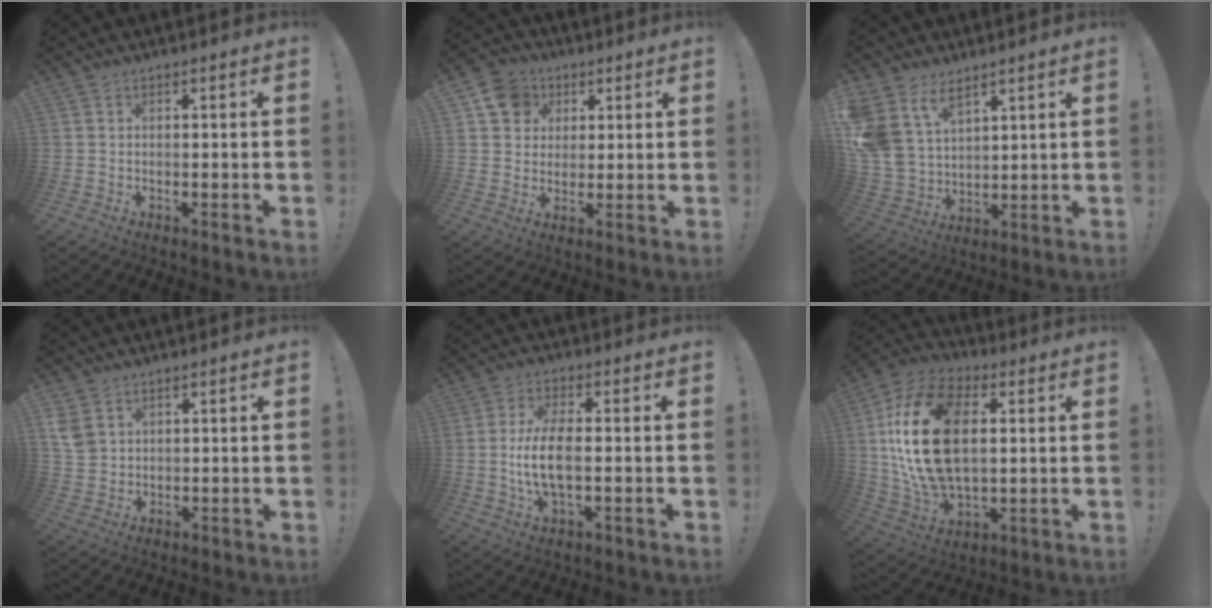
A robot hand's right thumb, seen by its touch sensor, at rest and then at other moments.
{"total": 10.4, "force": [3.8, 9.1, 3.2], "torque": [-0.040, -0.013, 0.077]}
{"total": 12.7, "force": [7.9, 8.0, 5.9], "torque": [-0.151, -0.052, 0.156]}
{"total": 4.9, "force": [2.5, 3.6, 2.3], "torque": [-0.044, -0.007, 0.048]}
{"total": 10.0, "force": [-0.8, 3.9, 9.2], "torque": [-0.184, -0.004, -0.015]}
{"total": 26.8, "force": [3.9, 16.3, 21.0], "torque": [-0.410, -0.001, 0.069]}